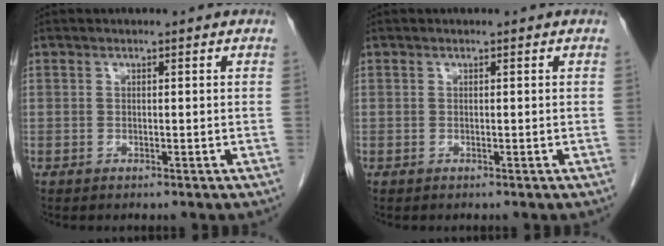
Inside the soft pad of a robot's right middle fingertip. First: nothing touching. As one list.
[{"total": 0.0}]